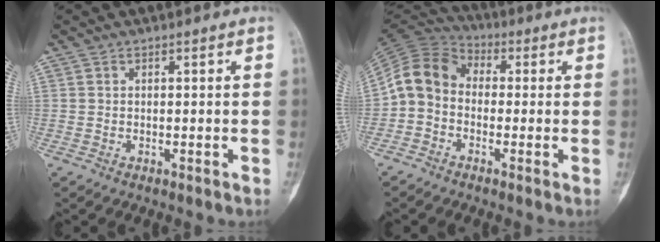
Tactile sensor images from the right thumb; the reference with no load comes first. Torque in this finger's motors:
{"motor_torque": [1.05, 1.04, 0.51, -0.61, 0.05]}